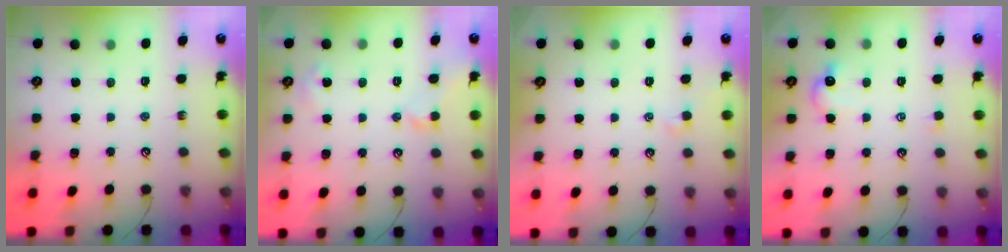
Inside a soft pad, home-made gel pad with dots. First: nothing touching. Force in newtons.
{"total": 1.7, "press": 1.6, "slide": 0.6}
{"total": 1.8, "press": 1.7, "slide": 0.3}
{"total": 1.9, "press": 1.8, "slide": 0.6}